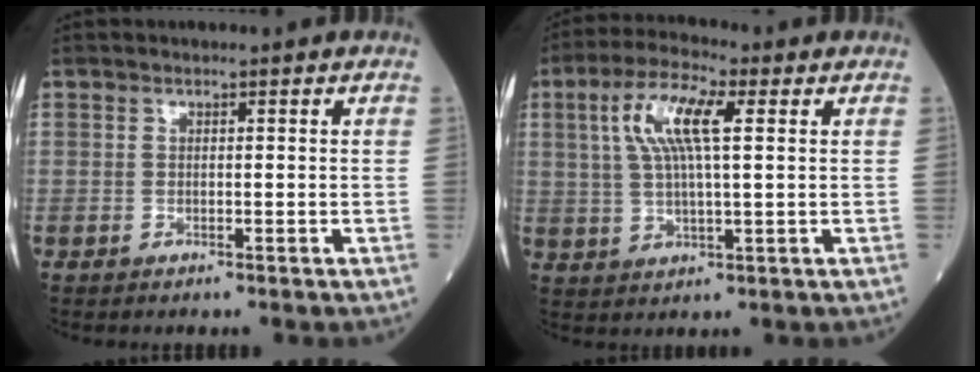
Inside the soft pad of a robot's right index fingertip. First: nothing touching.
{"total": 9.4, "force": [2.8, 2.0, 8.7], "torque": [-0.181, 0.016, 0.052]}